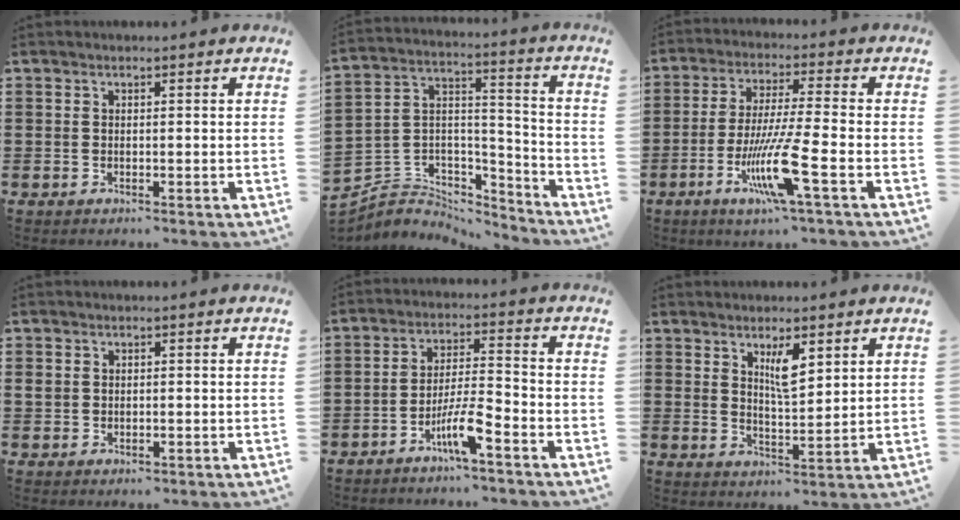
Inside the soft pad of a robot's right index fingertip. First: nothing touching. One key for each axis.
{"total": 4.8, "fx": -3.7, "fy": 2.9, "fz": 0.5, "tx": -0.030, "ty": -0.005, "tz": -0.078}
{"total": 10.9, "fx": -4.6, "fy": 0.4, "fz": 9.8, "tx": -0.200, "ty": -0.014, "tz": -0.090}
{"total": 1.2, "fx": 0.2, "fy": 1.1, "fz": 0.5, "tx": -0.013, "ty": 0.008, "tz": 0.002}
{"total": 6.6, "fx": -4.0, "fy": 0.7, "fz": 5.1, "tx": -0.103, "ty": -0.002, "tz": -0.077}
{"total": 5.1, "fx": 2.7, "fy": 1.5, "fz": 4.1, "tx": -0.071, "ty": -0.003, "tz": 0.043}